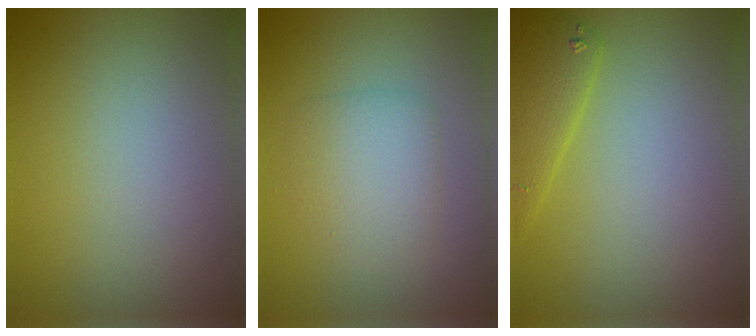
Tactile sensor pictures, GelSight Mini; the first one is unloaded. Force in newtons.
{"total": 2.8, "press": 2.8, "slide": 0.1}
{"total": 2.9, "press": 2.9, "slide": 0.2}